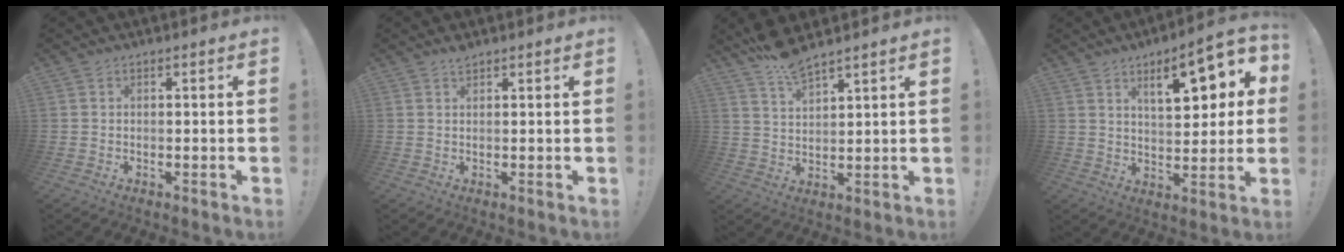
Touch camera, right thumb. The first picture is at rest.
{"total": 1.5, "force": [1.4, 0.2, 0.5], "torque": [-0.004, -0.008, 0.024]}
{"total": 7.0, "force": [6.0, 1.2, 3.4], "torque": [-0.074, -0.032, 0.110]}
{"total": 14.9, "force": [6.8, 5.1, 12.2], "torque": [-0.171, -0.030, 0.104]}